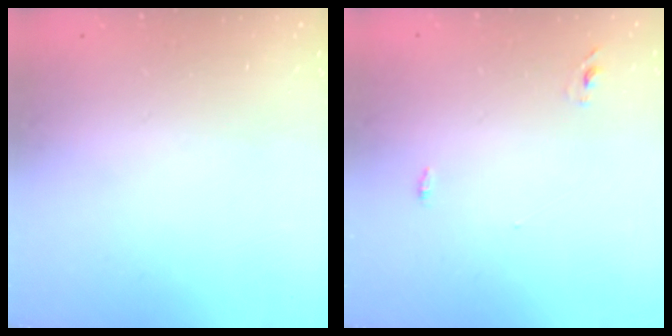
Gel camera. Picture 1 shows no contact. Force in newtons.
{"total": 2.9, "press": 2.7, "slide": 1.0}